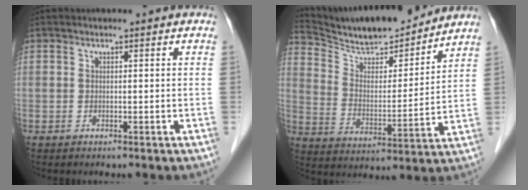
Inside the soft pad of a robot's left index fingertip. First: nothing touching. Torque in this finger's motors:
{"motor_torque": [-0.29, -0.74, 0.20, 0.03]}